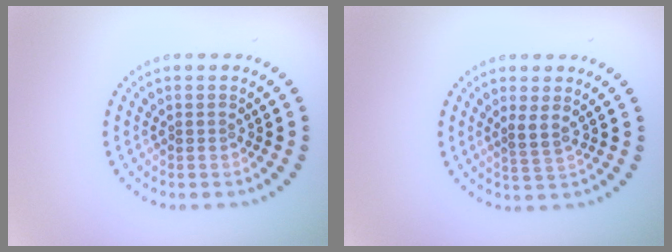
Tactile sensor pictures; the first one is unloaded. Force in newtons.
{"total": 1.6, "press": 1.2, "slide": 1.1}